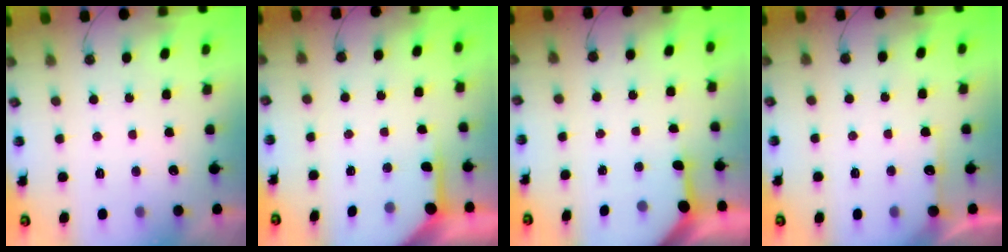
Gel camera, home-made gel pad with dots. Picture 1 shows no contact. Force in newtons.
{"total": 5.1, "press": 5.1, "slide": 0.4}
{"total": 3.2, "press": 3.2, "slide": 0.4}
{"total": 4.4, "press": 4.4, "slide": 0.6}